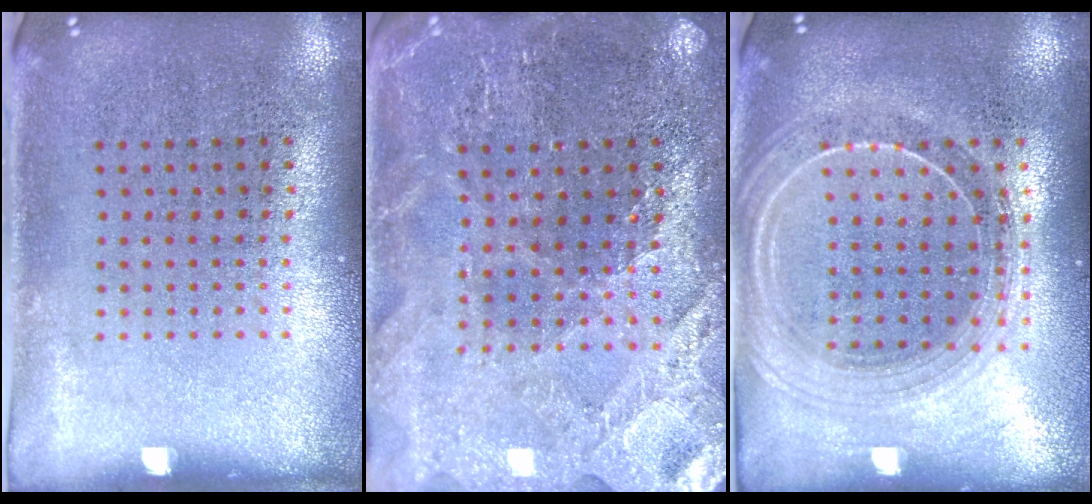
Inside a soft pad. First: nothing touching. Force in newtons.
{"total": 2.7, "press": 2.7, "slide": 0.3}
{"total": 2.1, "press": 1.9, "slide": 1.0}